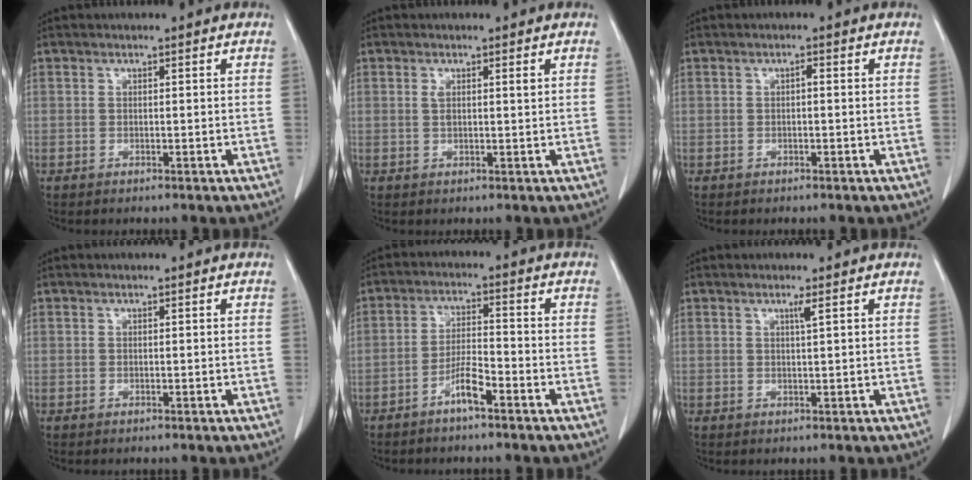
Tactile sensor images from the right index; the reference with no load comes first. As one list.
[{"total": 1.7, "force": [0.7, 0.3, 1.6], "torque": [-0.034, 0.006, 0.013]}, {"total": 0.6, "force": [0.0, 0.2, 0.6], "torque": [-0.010, 0.002, 0.000]}, {"total": 0.0}, {"total": 4.6, "force": [-3.1, 0.4, 3.4], "torque": [-0.070, 0.004, -0.059]}, {"total": 1.2, "force": [0.6, -0.3, 0.9], "torque": [-0.023, -0.004, 0.014]}]